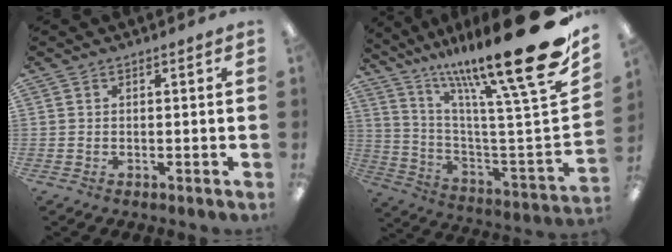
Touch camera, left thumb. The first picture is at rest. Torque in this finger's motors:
{"motor_torque": [1.77, 0.22, 2.07, -0.73, 0.56]}